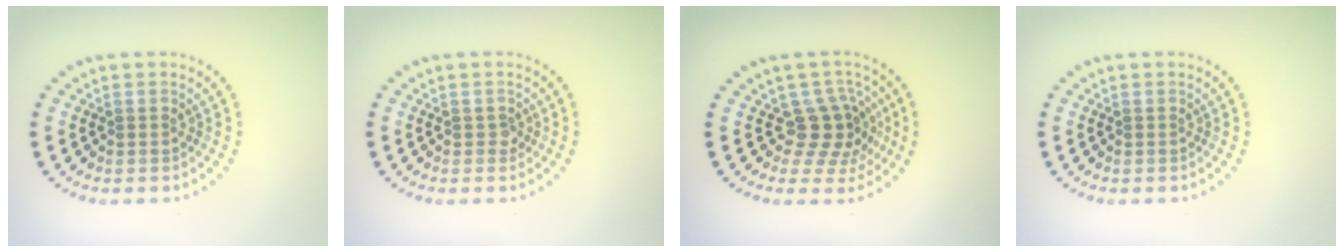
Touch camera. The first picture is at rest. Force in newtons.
{"total": 0.6, "press": 0.5, "slide": 0.3}
{"total": 3.6, "press": 2.7, "slide": 2.3}
{"total": 0.0}